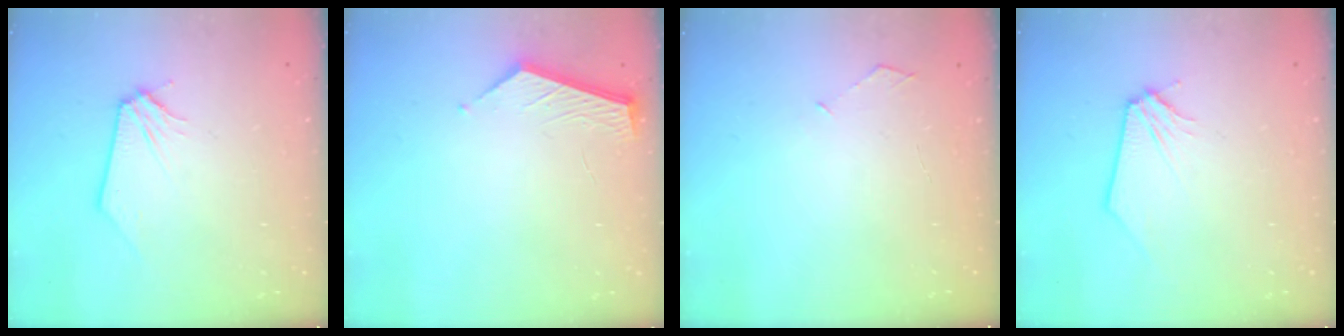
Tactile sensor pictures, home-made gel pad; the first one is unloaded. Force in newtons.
{"total": 4.8, "press": 4.8, "slide": 0.5}
{"total": 3.9, "press": 3.9, "slide": 0.5}
{"total": 0.0}